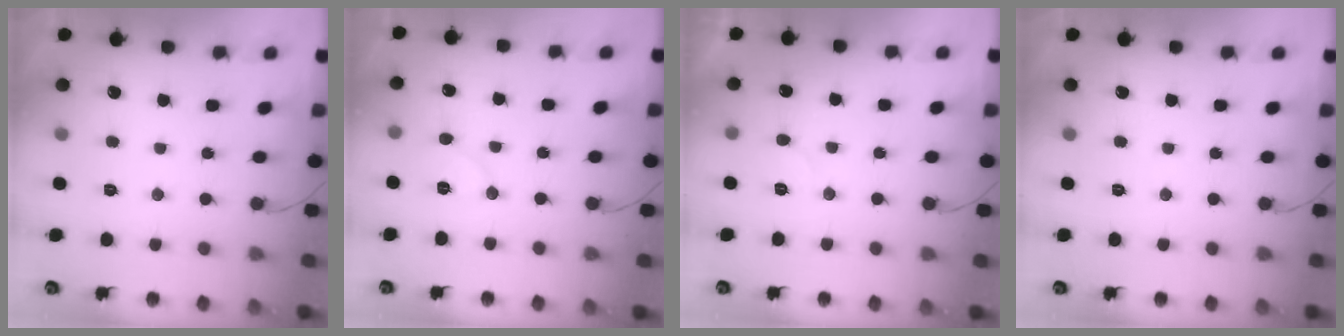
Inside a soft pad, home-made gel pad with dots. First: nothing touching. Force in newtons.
{"total": 6.3, "press": 6.3, "slide": 0.7}
{"total": 3.7, "press": 3.7, "slide": 0.4}
{"total": 0.0}